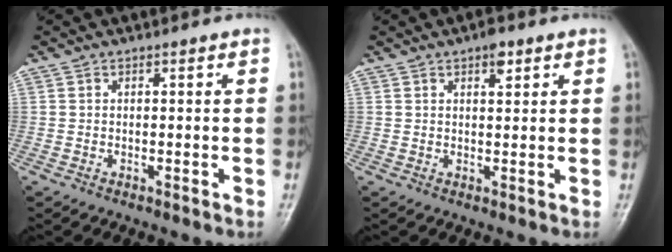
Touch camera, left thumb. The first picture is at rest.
{"total": 3.0, "force": [1.7, 1.3, 2.0], "torque": [-0.022, -0.006, 0.023]}